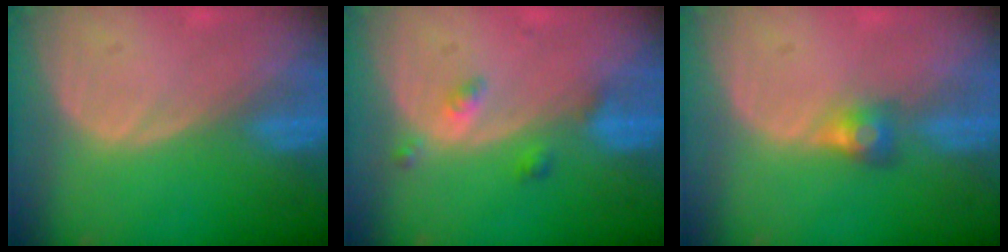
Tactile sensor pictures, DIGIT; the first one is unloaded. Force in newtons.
{"total": 2.9, "press": 2.9, "slide": 0.2}
{"total": 2.8, "press": 2.6, "slide": 1.0}